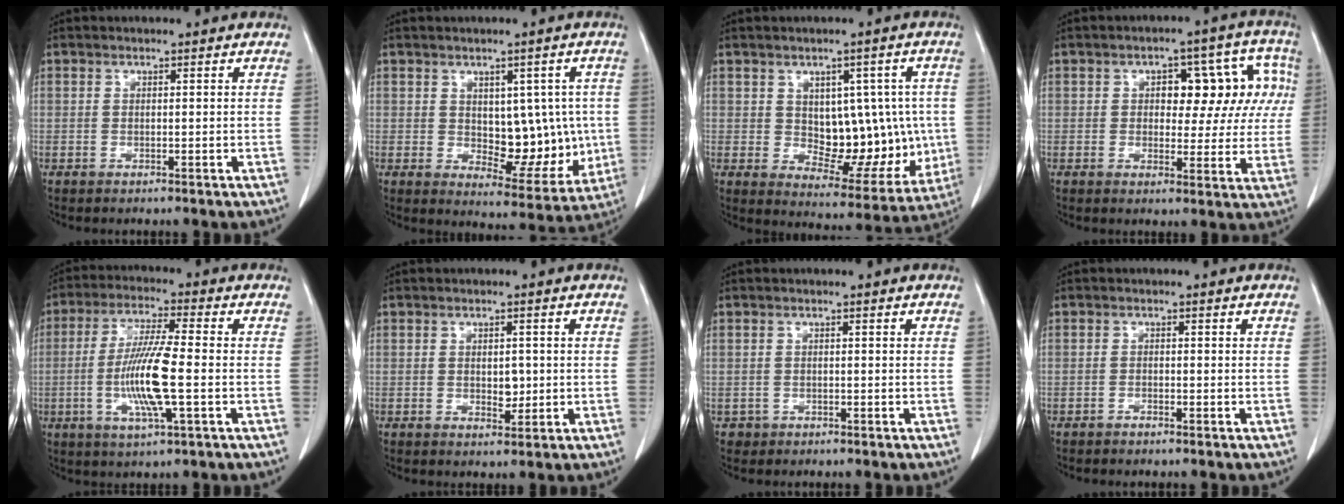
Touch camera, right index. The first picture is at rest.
{"total": 10.2, "force": [0.4, 5.9, 8.3], "torque": [-0.089, 0.005, 0.027]}
{"total": 13.2, "force": [0.6, 7.7, 10.7], "torque": [-0.125, 0.014, 0.036]}
{"total": 10.9, "force": [2.2, 5.6, 9.1], "torque": [-0.094, 0.043, 0.029]}
{"total": 11.1, "force": [-2.0, 0.7, 10.9], "torque": [-0.216, -0.010, -0.043]}
{"total": 2.7, "force": [-0.2, 1.6, 2.2], "torque": [-0.033, -0.001, 0.003]}
{"total": 1.4, "force": [-0.7, 1.2, -0.2], "torque": [-0.003, 0.006, -0.012]}
{"total": 0.8, "force": [-0.7, 0.2, 0.3], "torque": [-0.009, 0.000, -0.012]}